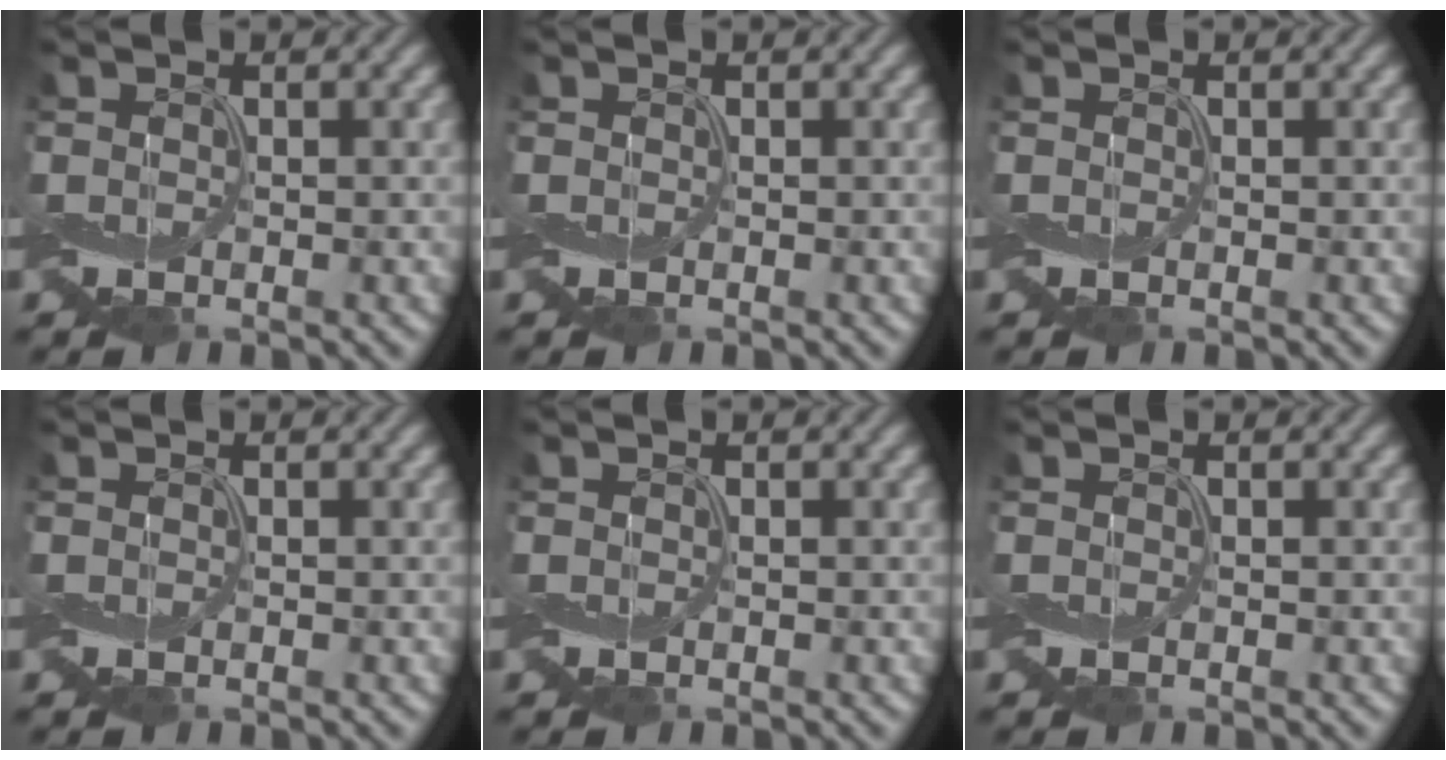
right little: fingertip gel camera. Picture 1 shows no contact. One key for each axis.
{"total": 0.0}
{"total": 0.0}
{"total": 0.0}
{"total": 0.0}
{"total": 0.0}